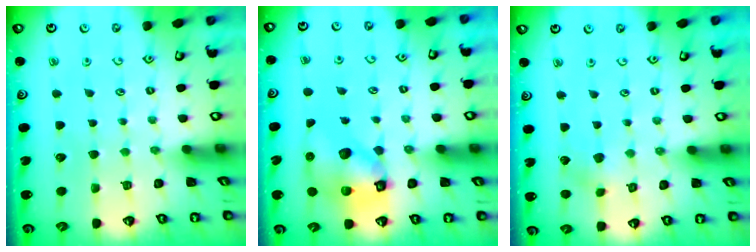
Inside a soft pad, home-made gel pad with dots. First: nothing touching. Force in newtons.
{"total": 11.8, "press": 11.7, "slide": 1.9}
{"total": 2.9, "press": 2.9, "slide": 0.3}